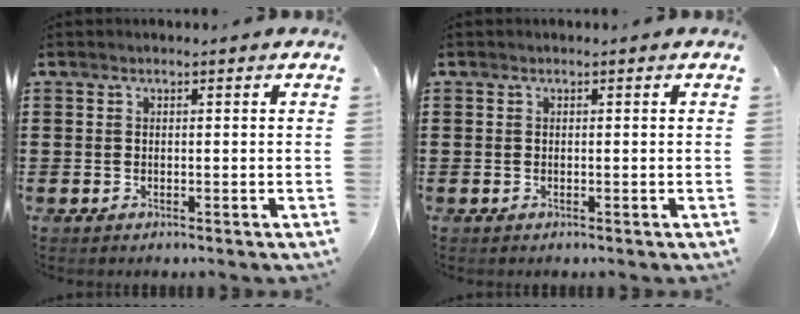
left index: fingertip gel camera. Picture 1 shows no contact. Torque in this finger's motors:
{"motor_torque": [-0.03, 0.00, 0.00, 0.00]}